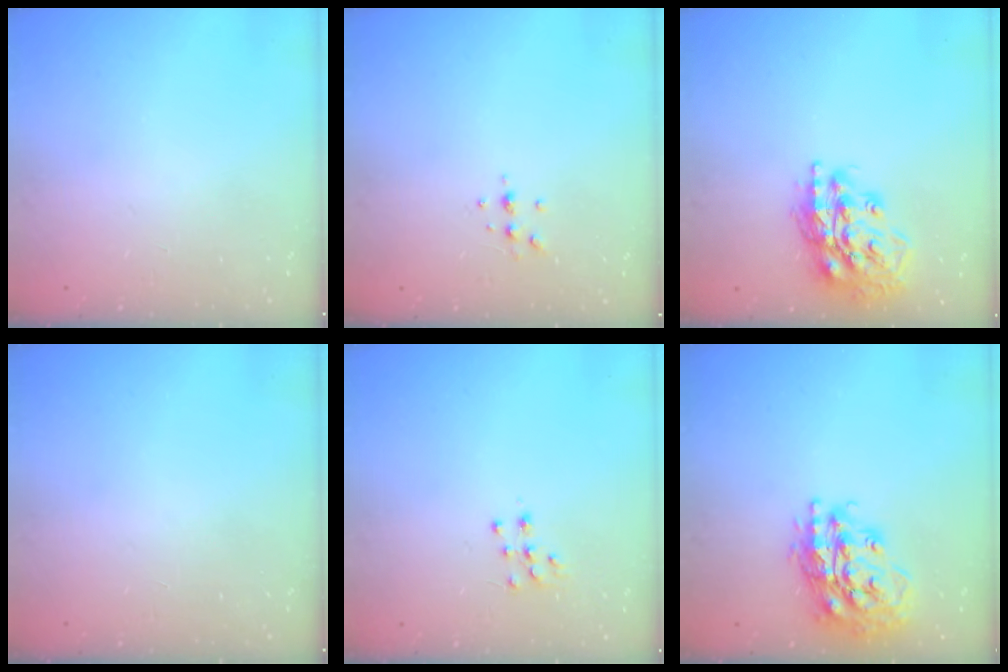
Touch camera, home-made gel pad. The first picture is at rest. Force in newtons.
{"total": 5.2, "press": 5.1, "slide": 0.9}
{"total": 17.0, "press": 16.9, "slide": 2.3}
{"total": 0.0}
{"total": 7.0, "press": 7.0, "slide": 0.3}
{"total": 21.2, "press": 21.1, "slide": 2.1}